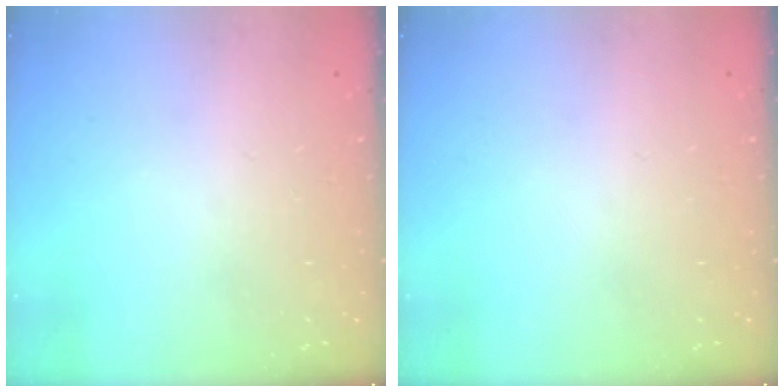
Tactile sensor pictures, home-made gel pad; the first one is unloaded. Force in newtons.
{"total": 0.0}